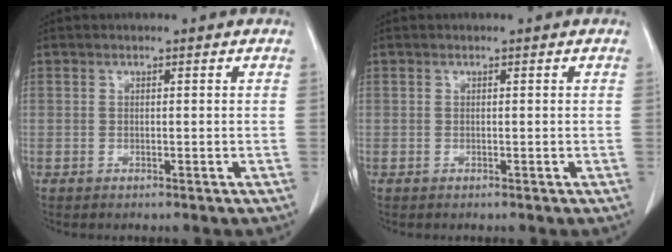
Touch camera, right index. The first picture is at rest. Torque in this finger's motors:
{"motor_torque": [0.00, 0.00, 0.00, 0.00]}